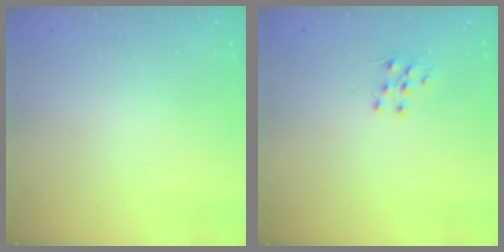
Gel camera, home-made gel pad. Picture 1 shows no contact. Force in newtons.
{"total": 4.7, "press": 4.7, "slide": 0.3}